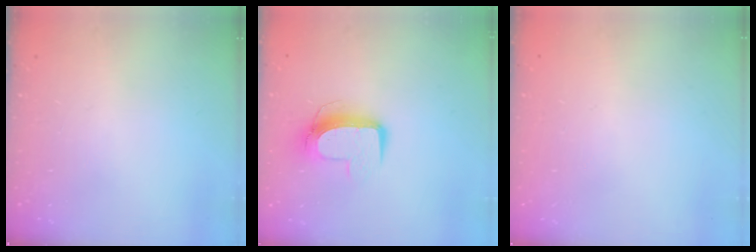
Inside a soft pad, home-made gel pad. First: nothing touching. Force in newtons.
{"total": 10.2, "press": 10.2, "slide": 0.6}
{"total": 0.0}